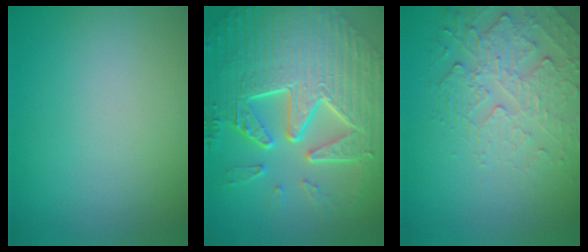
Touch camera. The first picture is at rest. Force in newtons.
{"total": 10.9, "press": 7.3, "slide": 8.0}
{"total": 2.7, "press": 2.1, "slide": 1.7}